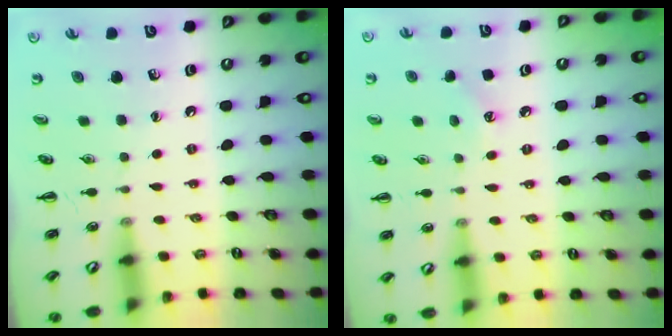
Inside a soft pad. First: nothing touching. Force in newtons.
{"total": 4.6, "press": 4.4, "slide": 1.3}